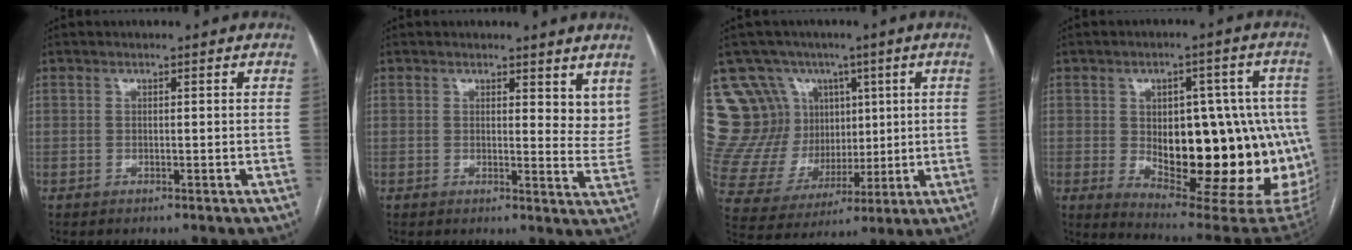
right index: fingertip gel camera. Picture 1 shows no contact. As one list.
[{"total": 5.8, "force": [4.5, 2.3, 2.9], "torque": [-0.015, -0.024, 0.052]}, {"total": 16.9, "force": [7.4, 14.0, 5.9], "torque": [-0.129, 0.066, 0.165]}, {"total": 24.8, "force": [-2.2, 10.5, 22.4], "torque": [-0.231, 0.012, -0.001]}]